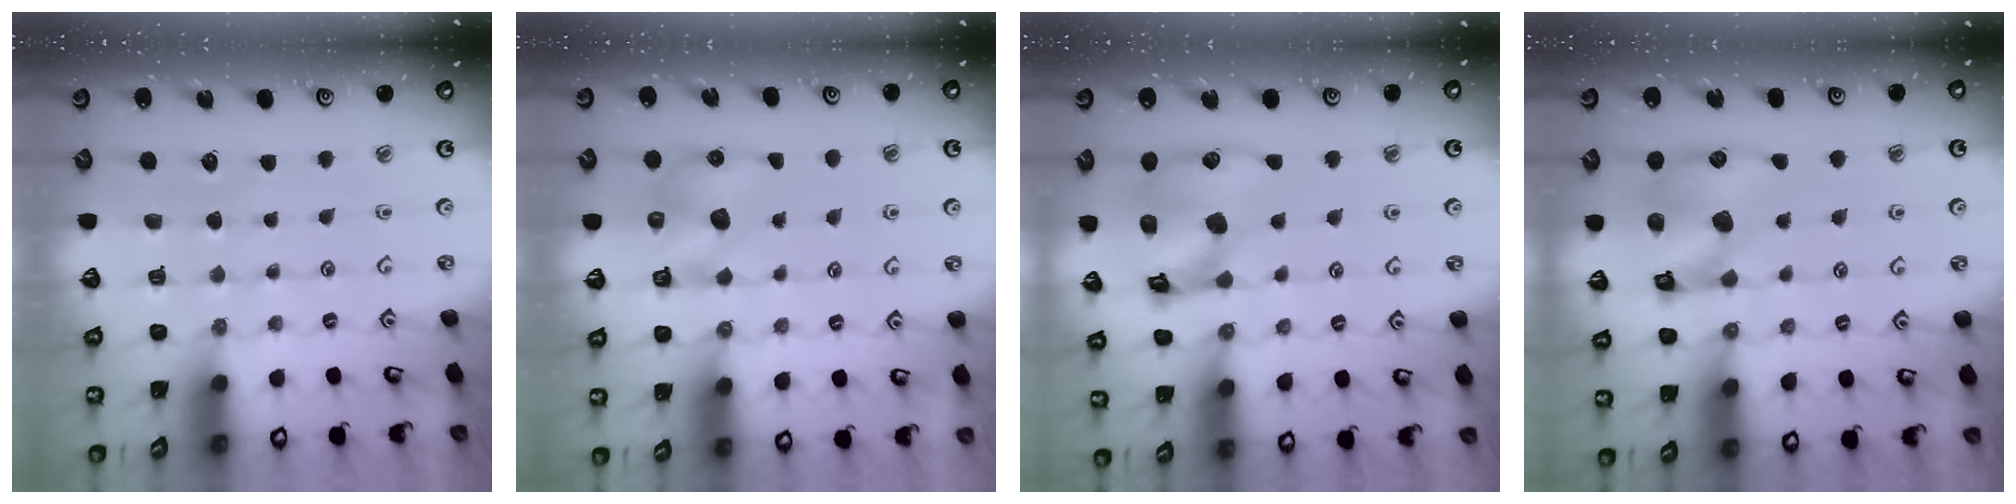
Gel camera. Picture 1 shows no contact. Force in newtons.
{"total": 7.9, "press": 7.8, "slide": 0.5}
{"total": 16.0, "press": 15.8, "slide": 2.3}
{"total": 12.0, "press": 11.8, "slide": 1.9}